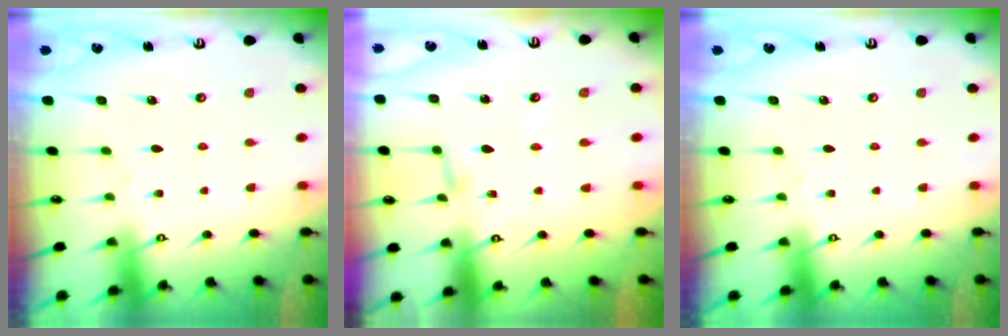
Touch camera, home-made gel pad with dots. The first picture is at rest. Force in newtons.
{"total": 2.8, "press": 2.8, "slide": 0.2}
{"total": 0.0}